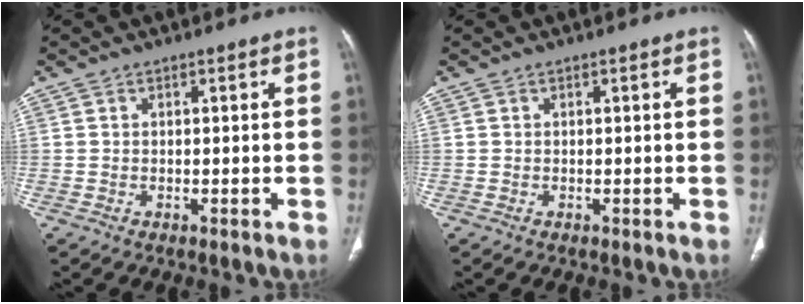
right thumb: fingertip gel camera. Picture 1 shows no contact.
{"total": 0.0}